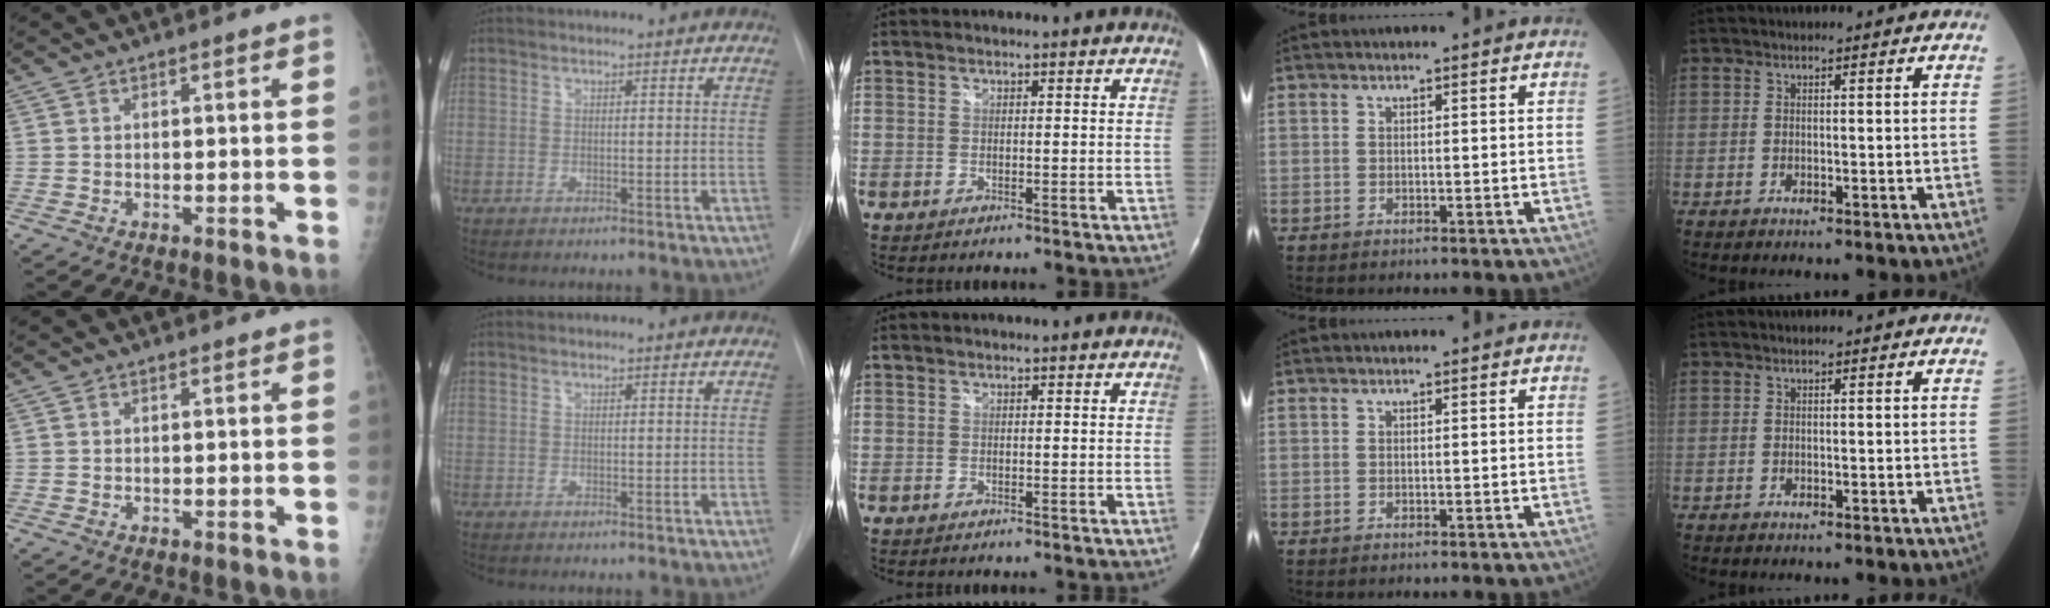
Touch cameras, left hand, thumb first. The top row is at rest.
{}